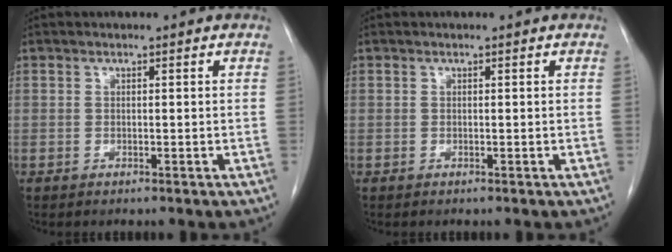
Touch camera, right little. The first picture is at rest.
{"total": 0.0}